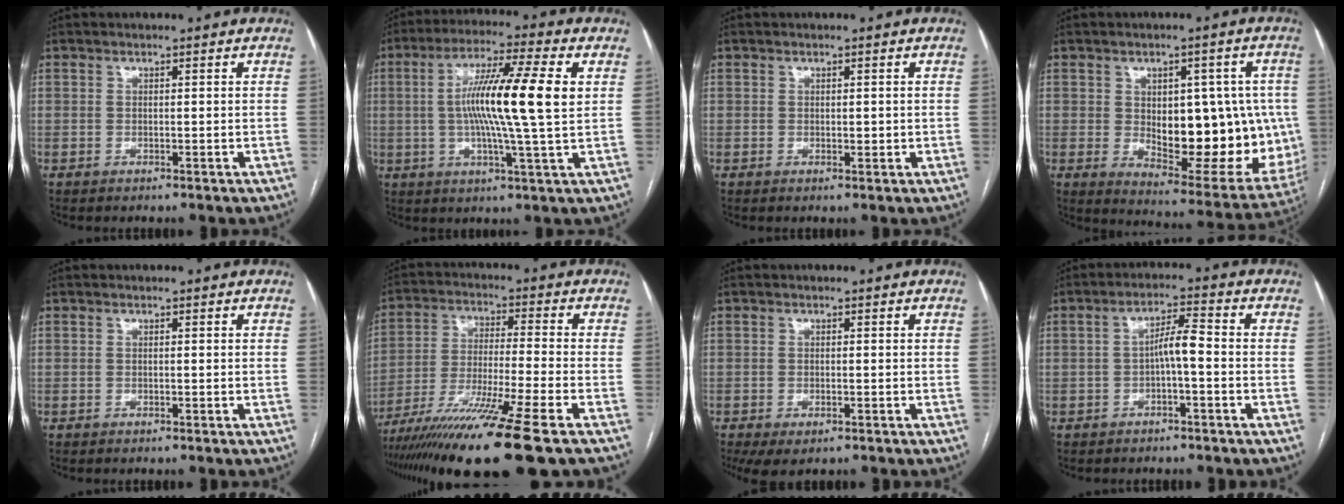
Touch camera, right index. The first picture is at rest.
{"total": 14.1, "force": [1.6, -0.3, 14.0], "torque": [-0.251, 0.007, 0.021]}
{"total": 1.1, "force": [0.0, 0.7, 0.9], "torque": [-0.011, -0.001, 0.001]}
{"total": 19.6, "force": [-0.6, 9.0, 17.4], "torque": [-0.203, 0.007, 0.020]}
{"total": 0.0}
{"total": 17.8, "force": [-12.5, -1.2, 12.6], "torque": [-0.215, -0.052, -0.216]}
{"total": 4.0, "force": [-2.3, 1.5, 2.8], "torque": [-0.047, -0.009, -0.033]}
{"total": 4.1, "force": [-0.9, 0.5, 4.0], "torque": [-0.068, 0.015, -0.013]}